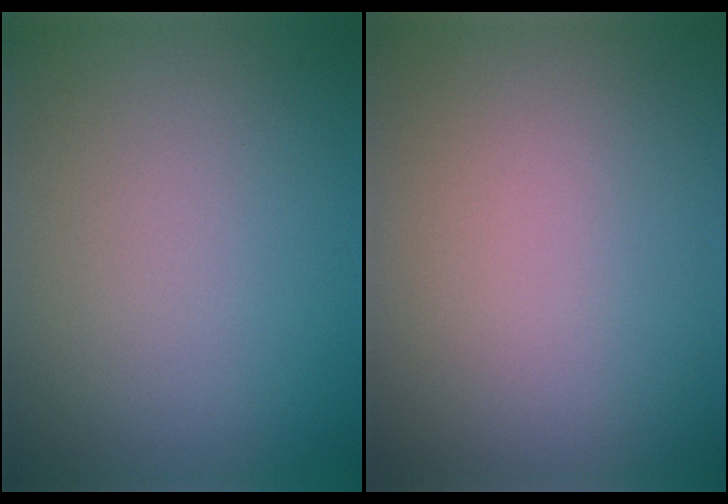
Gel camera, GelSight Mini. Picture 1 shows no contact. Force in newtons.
{"total": 0.0}